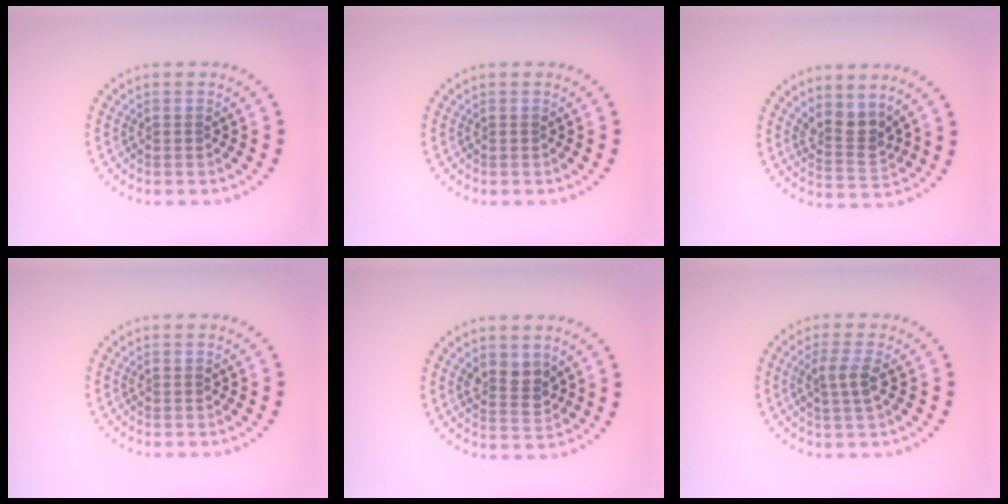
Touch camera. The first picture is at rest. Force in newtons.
{"total": 0.0}
{"total": 2.8, "press": 2.1, "slide": 1.9}
{"total": 0.0}
{"total": 2.5, "press": 2.3, "slide": 0.9}
{"total": 2.4, "press": 2.2, "slide": 1.1}